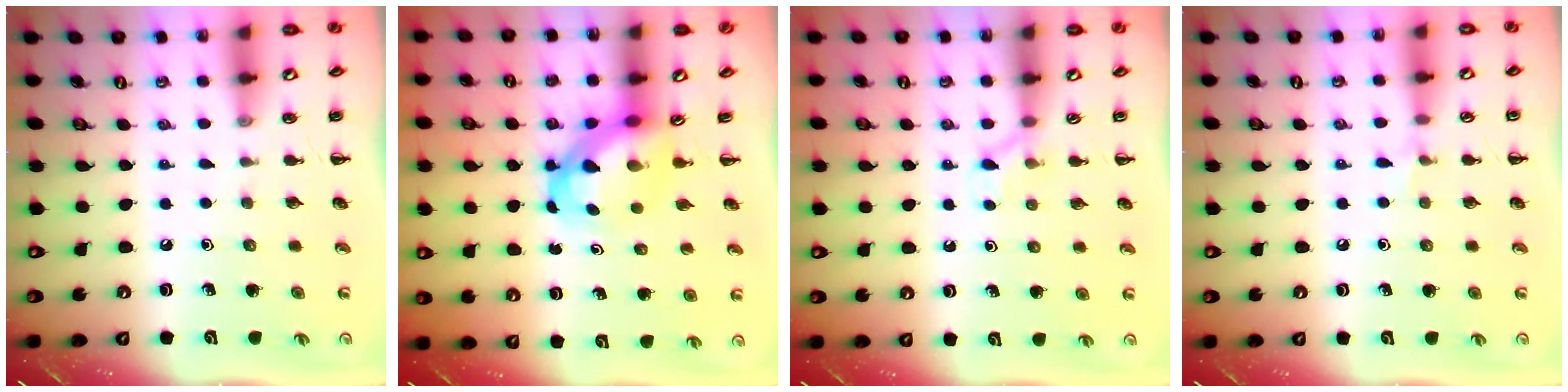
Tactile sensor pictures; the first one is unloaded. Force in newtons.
{"total": 4.6, "press": 4.4, "slide": 1.3}
{"total": 4.4, "press": 4.1, "slide": 1.6}
{"total": 3.7, "press": 3.5, "slide": 1.3}